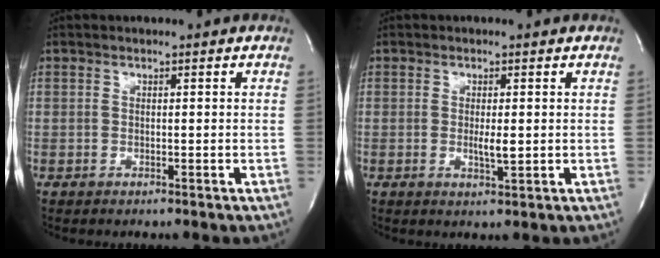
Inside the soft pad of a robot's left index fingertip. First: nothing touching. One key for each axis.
{"total": 2.4, "fx": -0.7, "fy": 0.4, "fz": 2.3, "tx": -0.041, "ty": -0.010, "tz": -0.010}